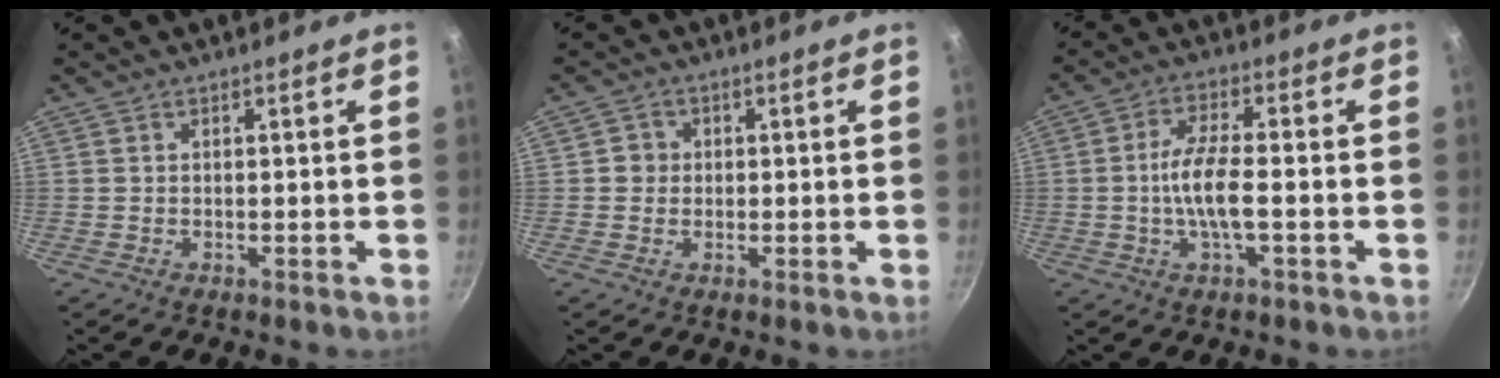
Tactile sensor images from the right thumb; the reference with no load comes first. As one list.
[{"total": 2.5, "force": [0.0, 2.4, 0.7], "torque": [0.004, 0.007, -0.004]}, {"total": 7.7, "force": [-1.4, 2.1, 7.3], "torque": [-0.148, 0.015, -0.033]}]